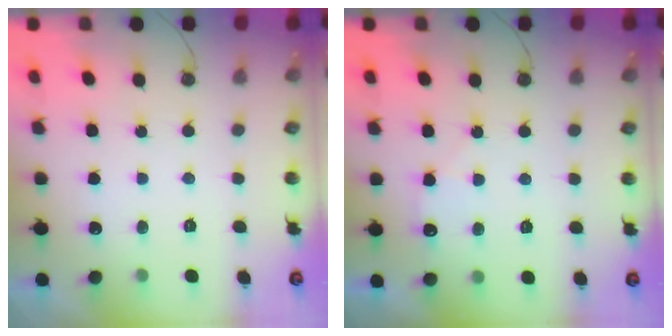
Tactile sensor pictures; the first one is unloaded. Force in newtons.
{"total": 6.0, "press": 5.9, "slide": 0.8}